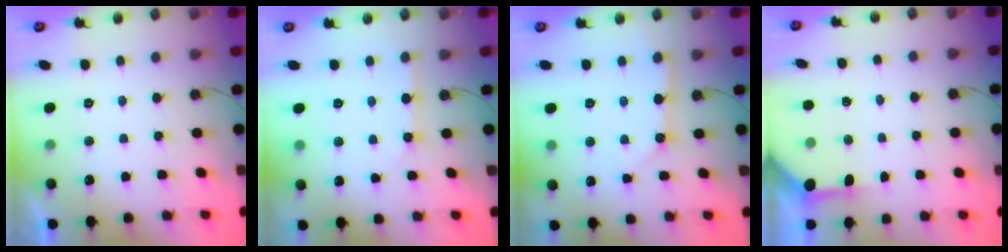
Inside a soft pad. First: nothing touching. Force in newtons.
{"total": 2.5, "press": 2.5, "slide": 0.3}
{"total": 2.3, "press": 2.3, "slide": 0.2}
{"total": 3.8, "press": 3.7, "slide": 0.2}